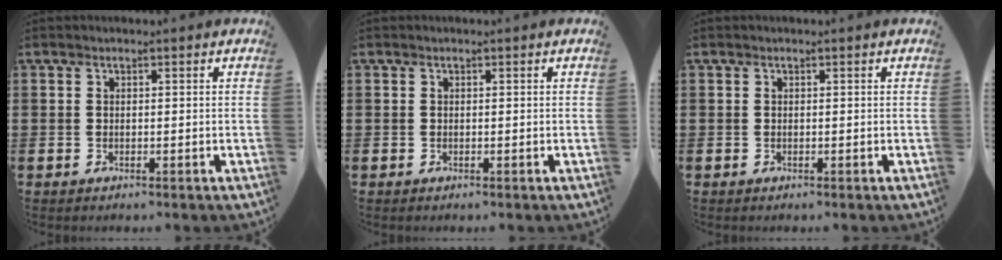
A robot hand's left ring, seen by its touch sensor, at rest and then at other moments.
{"total": 0.0}
{"total": 0.0}